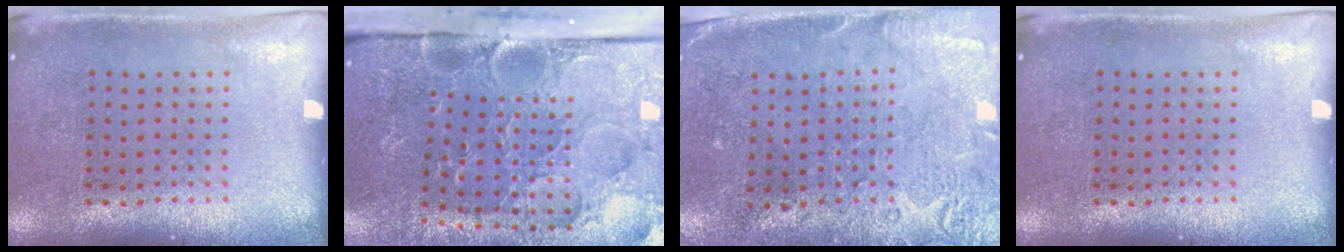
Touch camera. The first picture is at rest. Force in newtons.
{"total": 5.3, "press": 4.1, "slide": 3.4}
{"total": 2.7, "press": 2.3, "slide": 1.5}
{"total": 0.0}